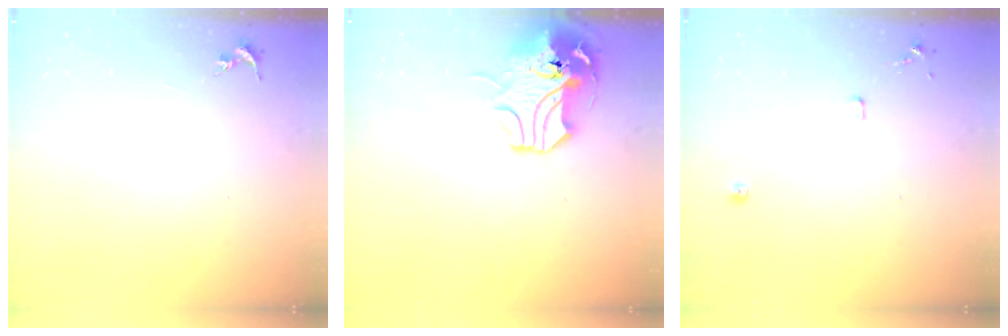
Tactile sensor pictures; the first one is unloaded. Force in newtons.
{"total": 12.0, "press": 11.8, "slide": 2.2}
{"total": 7.4, "press": 7.4, "slide": 0.8}